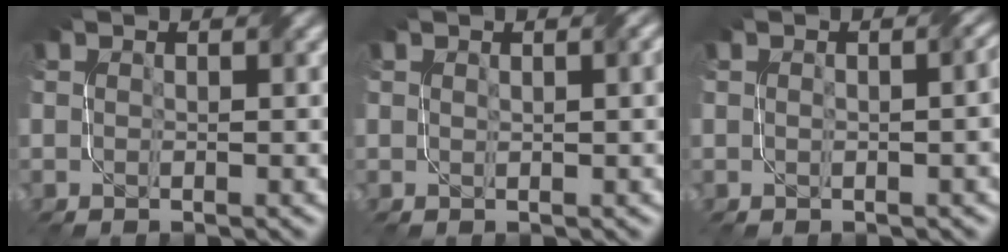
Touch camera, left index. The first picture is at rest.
{"total": 1.9, "force": [0.7, 0.5, 1.7], "torque": [-0.017, 0.004, 0.010]}
{"total": 3.2, "force": [0.0, 1.4, 2.9], "torque": [-0.025, 0.013, 0.002]}